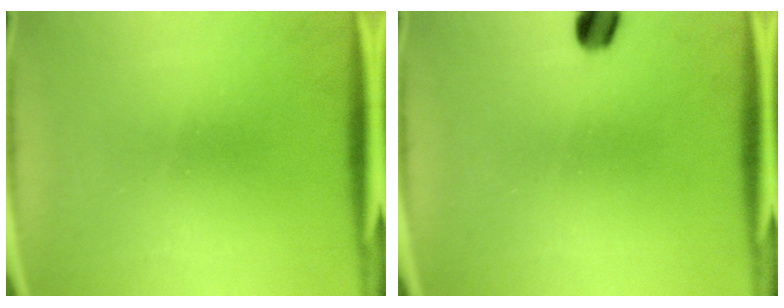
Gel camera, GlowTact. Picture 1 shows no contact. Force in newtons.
{"total": 4.0}